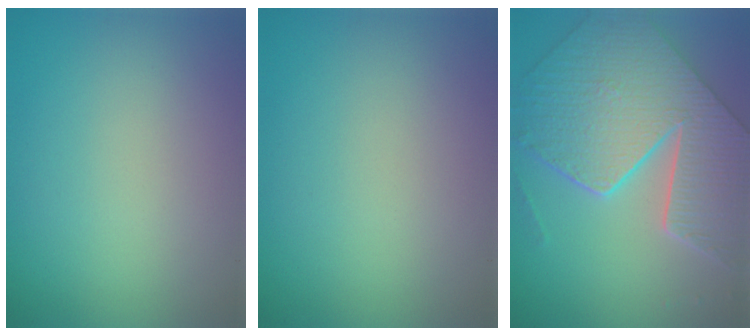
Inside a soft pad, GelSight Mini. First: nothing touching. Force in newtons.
{"total": 0.0}
{"total": 9.3, "press": 6.8, "slide": 6.4}